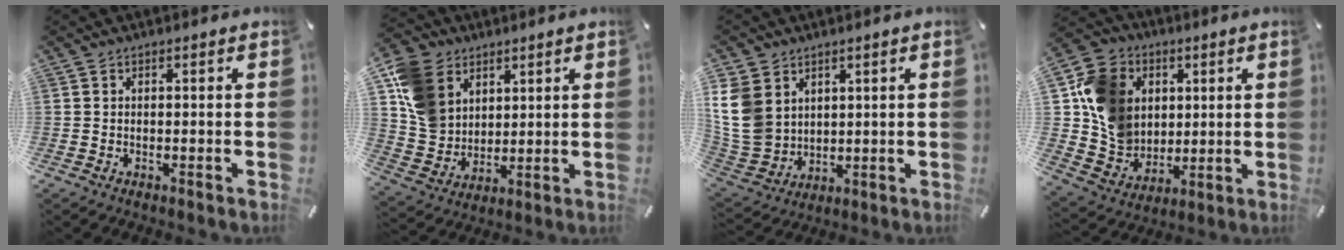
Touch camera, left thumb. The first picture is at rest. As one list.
[{"total": 12.7, "force": [5.1, 10.6, 4.8], "torque": [-0.130, -0.015, 0.103]}, {"total": 12.5, "force": [4.1, 10.4, 5.6], "torque": [-0.161, -0.018, 0.077]}, {"total": 14.0, "force": [2.9, 12.7, 5.1], "torque": [-0.110, -0.001, 0.062]}]